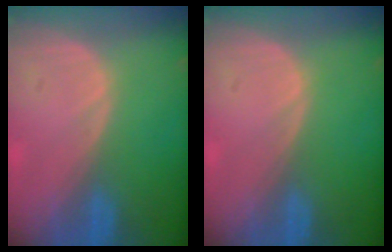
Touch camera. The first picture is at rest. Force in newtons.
{"total": 0.0}